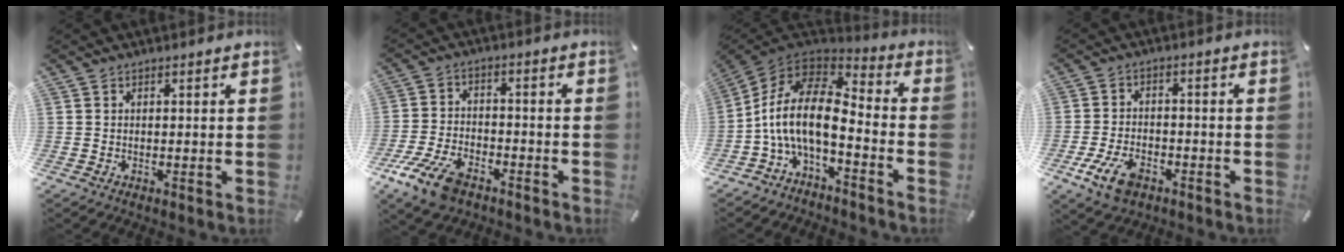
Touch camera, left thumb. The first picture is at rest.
{"total": 10.2, "force": [-6.6, 5.2, 5.8], "torque": [-0.125, 0.030, -0.123]}
{"total": 15.1, "force": [-3.4, 7.1, 12.9], "torque": [-0.283, -0.003, -0.066]}
{"total": 8.4, "force": [-4.3, 4.9, 5.2], "torque": [-0.126, 0.010, -0.081]}